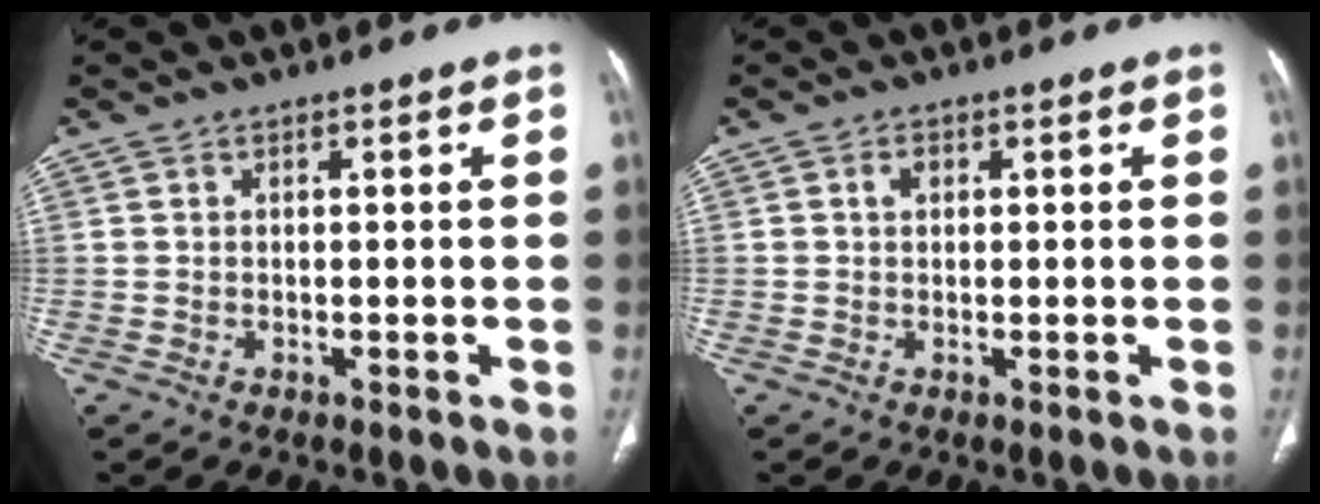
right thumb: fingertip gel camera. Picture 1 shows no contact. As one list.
[{"total": 1.4, "force": [0.3, 1.1, 0.9], "torque": [-0.013, 0.004, 0.005]}]